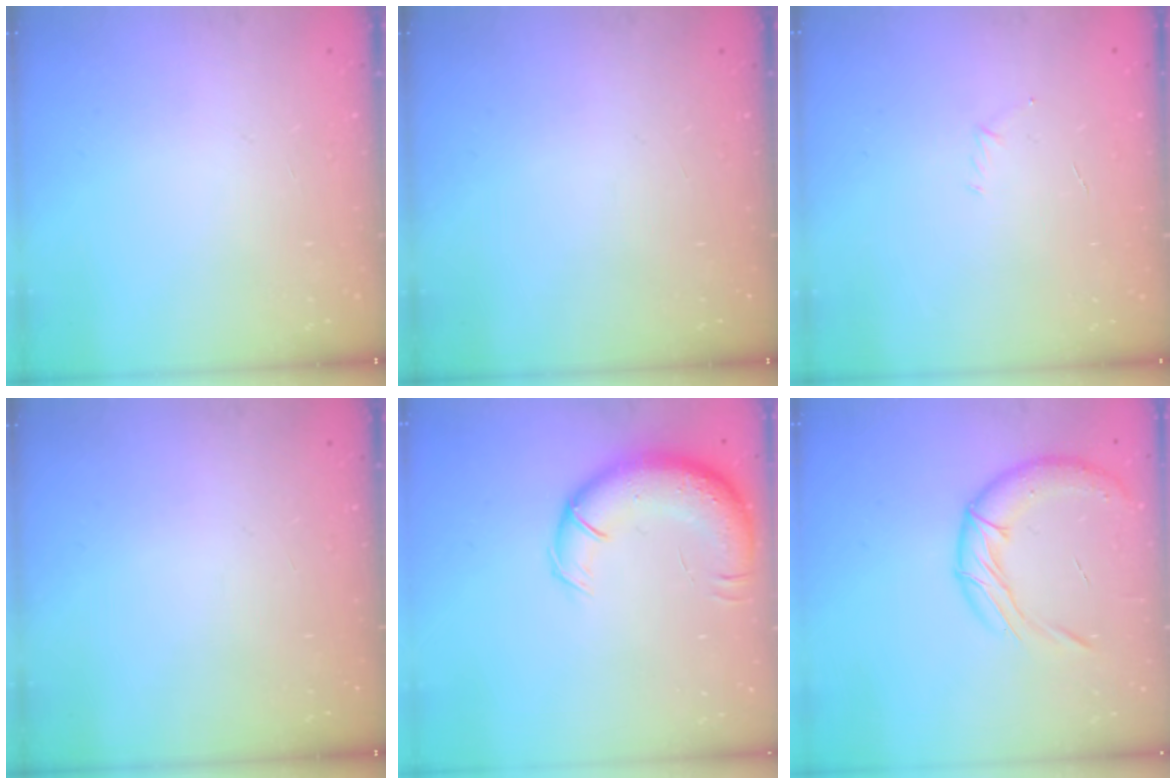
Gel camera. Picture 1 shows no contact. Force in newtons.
{"total": 0.0}
{"total": 2.9, "press": 2.8, "slide": 0.8}
{"total": 0.0}
{"total": 13.8, "press": 13.3, "slide": 3.7}
{"total": 14.7, "press": 14.5, "slide": 2.0}